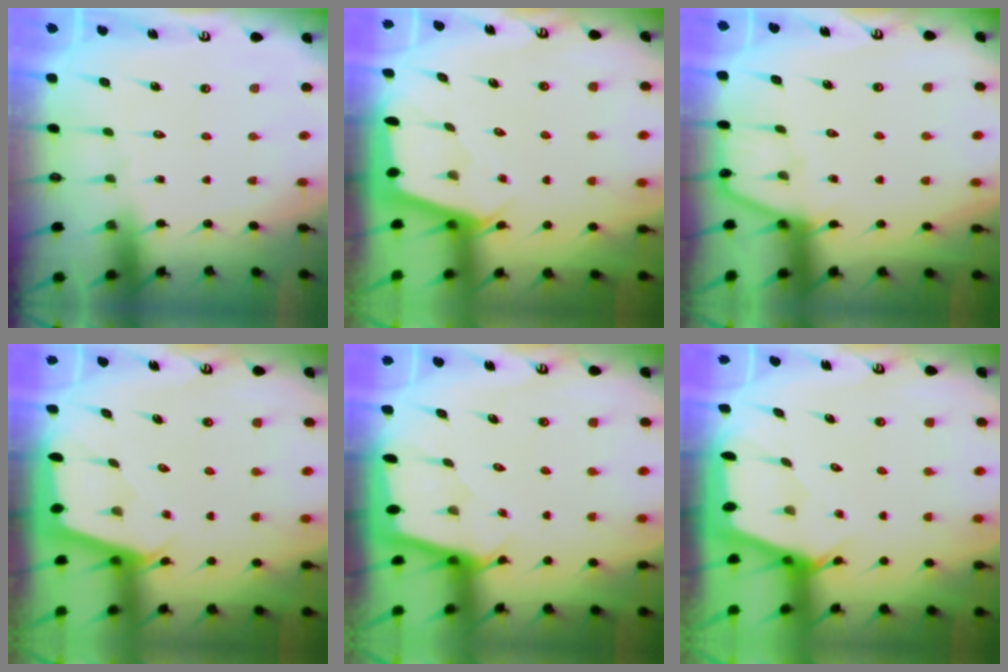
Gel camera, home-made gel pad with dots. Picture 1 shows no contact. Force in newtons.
{"total": 2.0, "press": 2.0, "slide": 0.3}
{"total": 3.2, "press": 3.1, "slide": 0.4}
{"total": 2.0, "press": 2.0, "slide": 0.3}
{"total": 1.7, "press": 1.6, "slide": 0.2}
{"total": 2.5, "press": 2.5, "slide": 0.3}